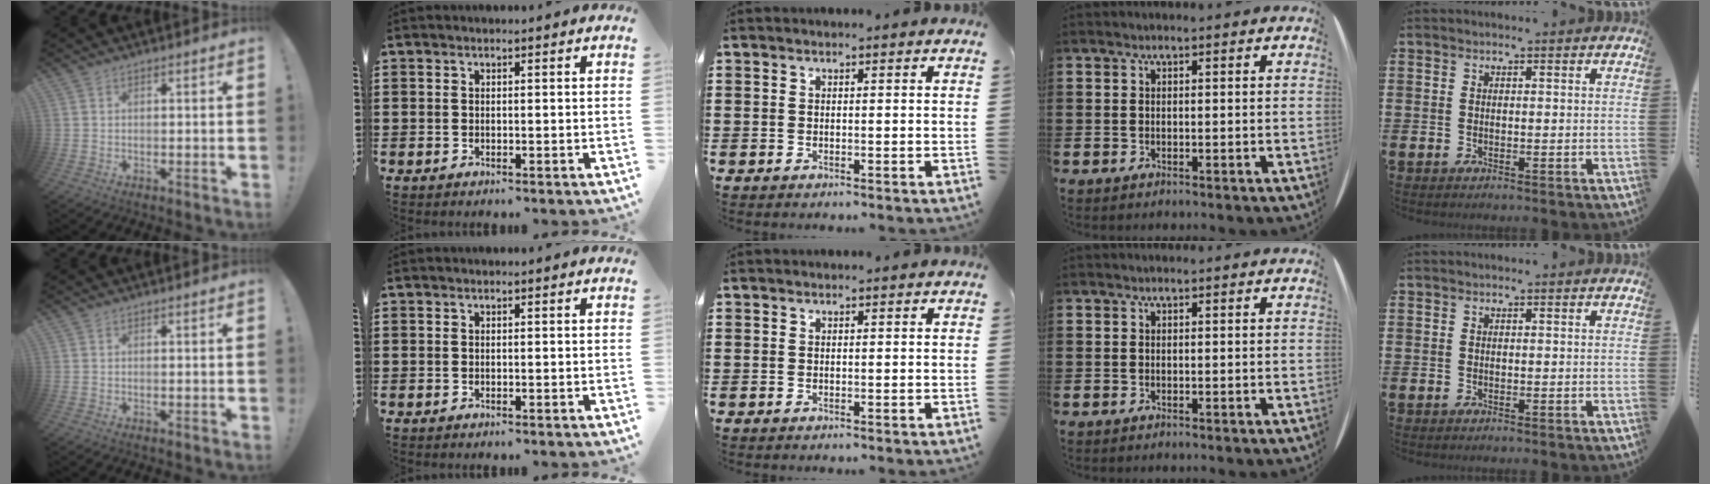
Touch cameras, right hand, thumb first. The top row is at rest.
{}